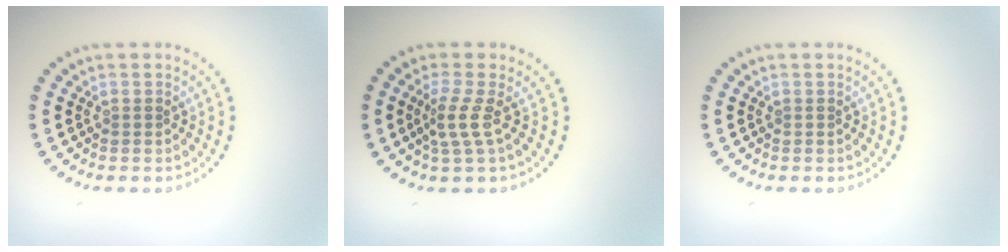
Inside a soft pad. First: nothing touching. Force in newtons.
{"total": 2.3, "press": 1.6, "slide": 1.7}
{"total": 0.0}